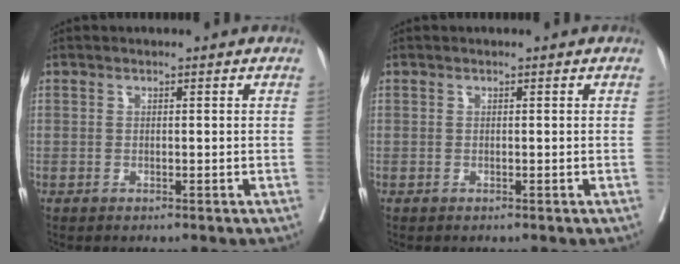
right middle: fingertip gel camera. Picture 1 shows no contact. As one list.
[{"total": 0.0}]